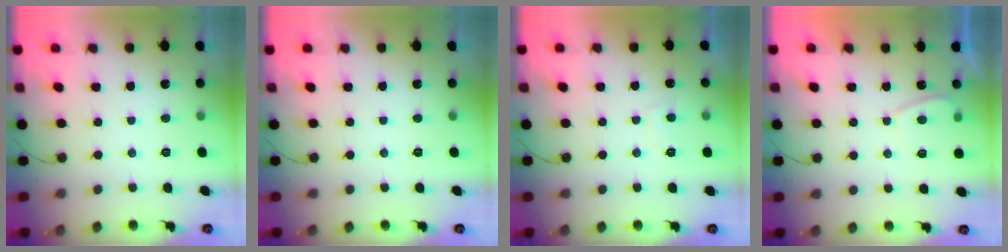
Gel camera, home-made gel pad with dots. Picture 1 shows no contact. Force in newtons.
{"total": 0.0}
{"total": 1.6, "press": 1.5, "slide": 0.5}
{"total": 2.0, "press": 2.0, "slide": 0.6}